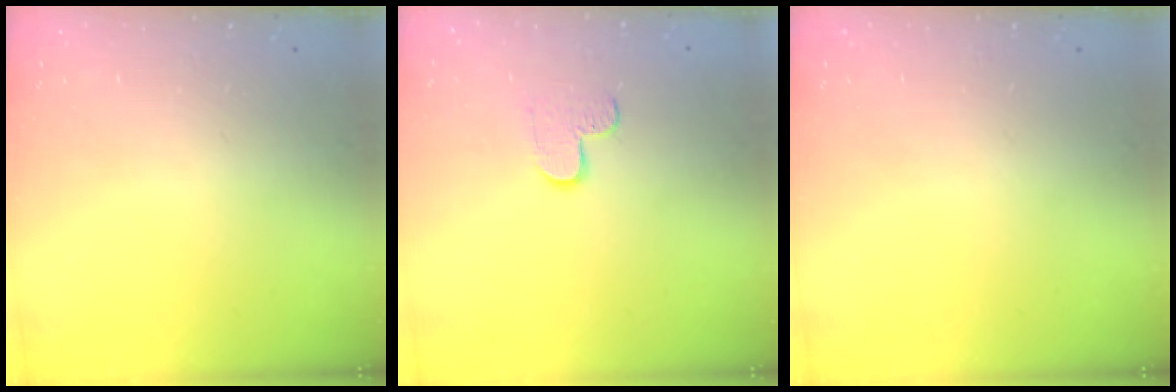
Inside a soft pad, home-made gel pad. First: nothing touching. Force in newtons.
{"total": 5.1, "press": 5.0, "slide": 0.4}
{"total": 0.0}